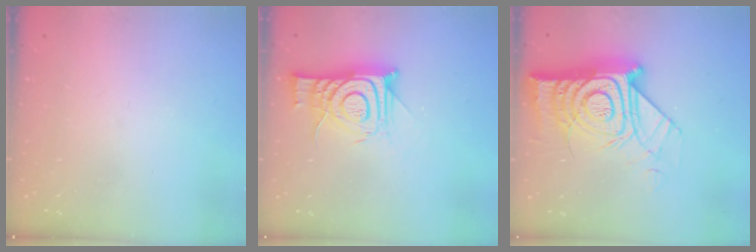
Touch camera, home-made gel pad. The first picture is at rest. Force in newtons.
{"total": 12.7, "press": 12.6, "slide": 1.1}
{"total": 22.0, "press": 21.9, "slide": 1.7}